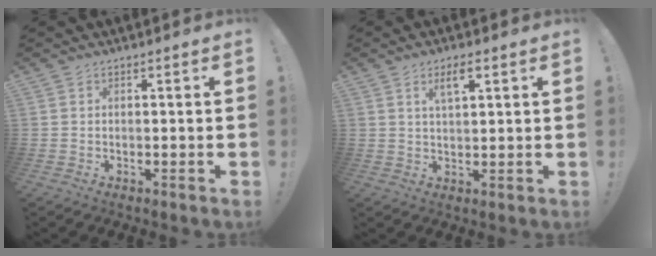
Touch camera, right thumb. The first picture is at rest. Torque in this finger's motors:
{"motor_torque": [0.28, 1.21, 0.66, -0.05, 0.00]}